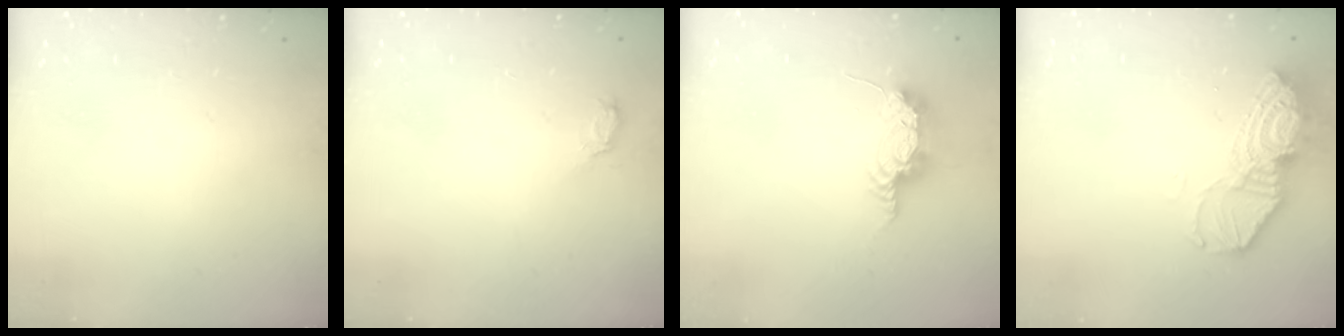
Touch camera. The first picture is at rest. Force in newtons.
{"total": 4.7, "press": 4.5, "slide": 1.3}
{"total": 7.9, "press": 7.7, "slide": 1.8}
{"total": 12.3, "press": 12.3, "slide": 1.1}